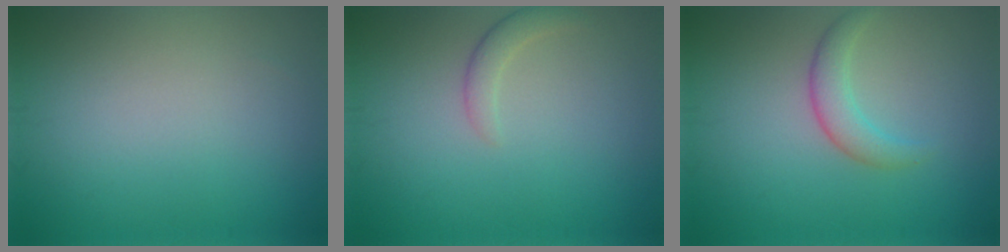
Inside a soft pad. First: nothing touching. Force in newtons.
{"total": 1.5, "press": 1.5, "slide": 0.1}
{"total": 2.4, "press": 2.4, "slide": 0.1}